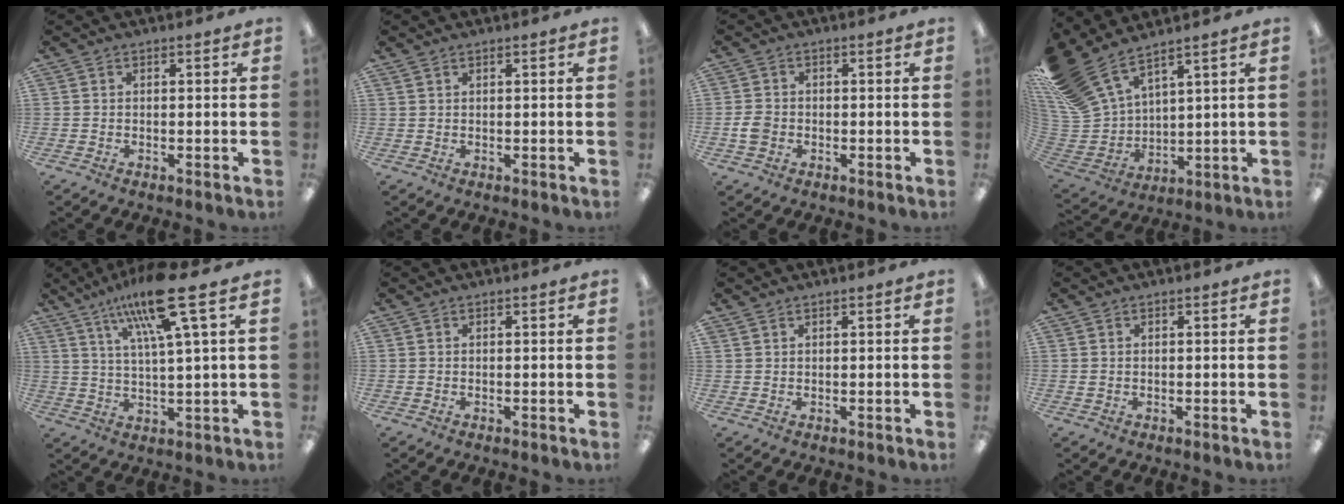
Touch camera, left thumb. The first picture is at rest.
{"total": 1.2, "force": [0.9, 0.5, 0.6], "torque": [-0.014, 0.000, 0.017]}
{"total": 3.6, "force": [-0.7, 2.9, 2.0], "torque": [-0.040, 0.004, -0.014]}
{"total": 16.2, "force": [12.2, 7.3, 7.8], "torque": [-0.197, -0.070, 0.233]}
{"total": 14.9, "force": [8.8, 2.1, 11.8], "torque": [-0.219, -0.024, 0.141]}
{"total": 0.0}
{"total": 1.4, "force": [1.1, 0.6, 0.5], "torque": [-0.010, -0.001, 0.022]}
{"total": 0.9, "force": [0.4, 0.6, 0.5], "torque": [-0.011, 0.002, 0.007]}